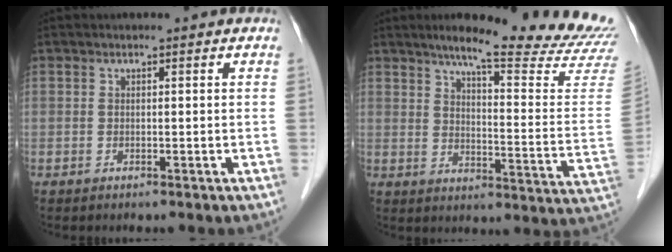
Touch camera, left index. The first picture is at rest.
{"total": 21.0, "force": [18.7, -0.2, 9.4], "torque": [-0.127, -0.092, 0.225]}